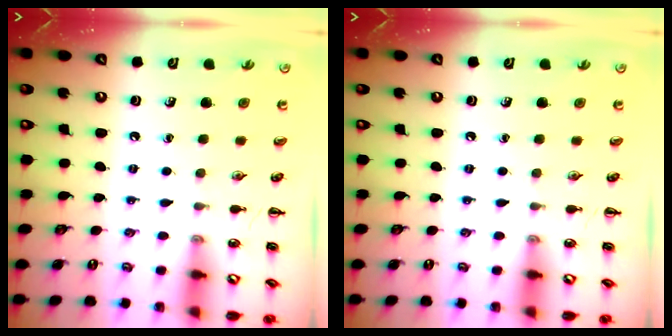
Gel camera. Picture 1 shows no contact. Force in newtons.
{"total": 0.0}